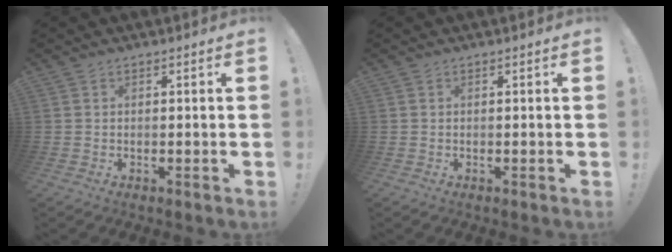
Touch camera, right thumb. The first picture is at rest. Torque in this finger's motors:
{"motor_torque": [-0.34, -0.15, -0.09, 0.23, -0.05]}